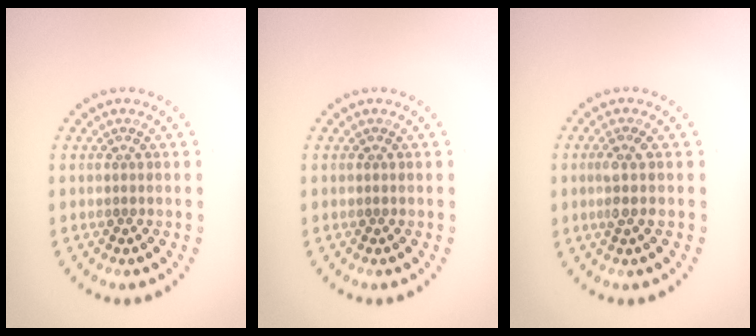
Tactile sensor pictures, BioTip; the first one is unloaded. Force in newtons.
{"total": 0.0}
{"total": 1.8, "press": 1.5, "slide": 1.0}